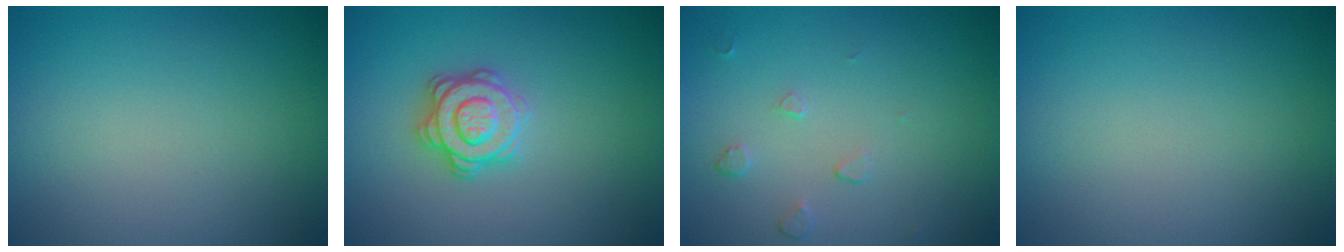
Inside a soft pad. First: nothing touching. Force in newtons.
{"total": 2.9, "press": 2.9, "slide": 0.4}
{"total": 0.9, "press": 0.6, "slide": 0.7}
{"total": 0.0}